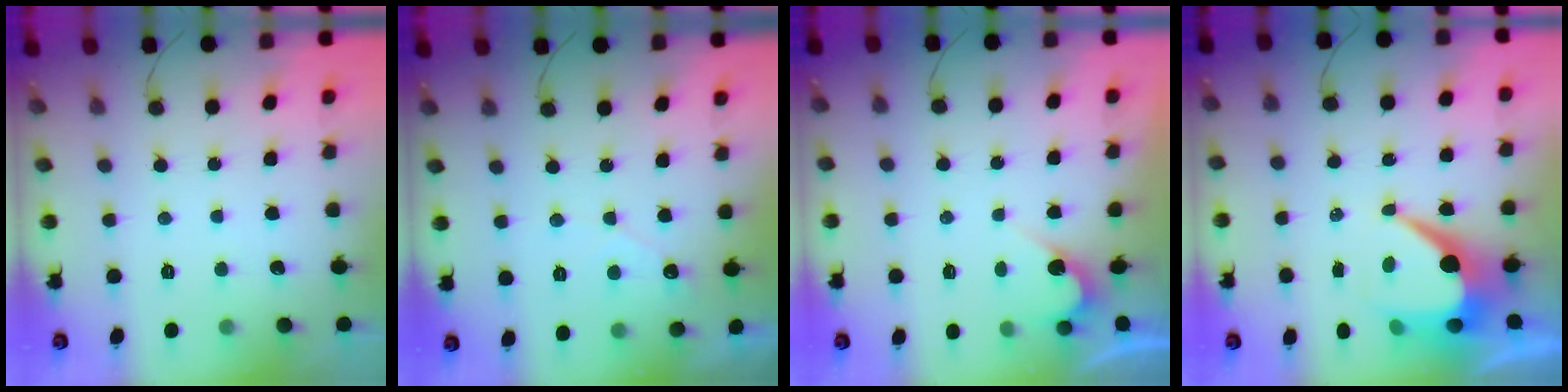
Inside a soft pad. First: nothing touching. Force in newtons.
{"total": 2.5, "press": 2.5, "slide": 0.1}
{"total": 2.8, "press": 2.8, "slide": 0.2}
{"total": 10.8, "press": 10.8, "slide": 0.9}